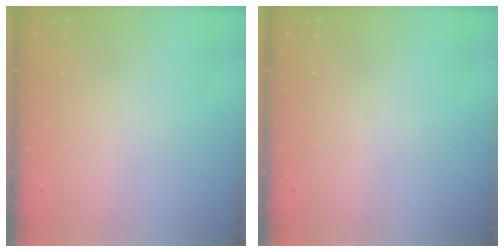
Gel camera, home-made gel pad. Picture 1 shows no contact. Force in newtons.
{"total": 0.0}